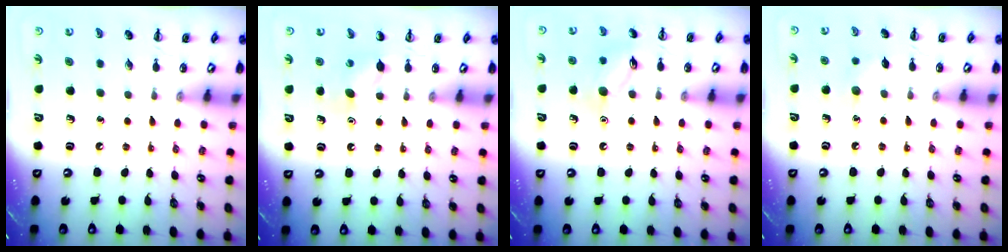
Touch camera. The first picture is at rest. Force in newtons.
{"total": 5.5, "press": 5.3, "slide": 1.3}
{"total": 9.8, "press": 9.8, "slide": 0.6}
{"total": 5.6, "press": 5.4, "slide": 1.6}